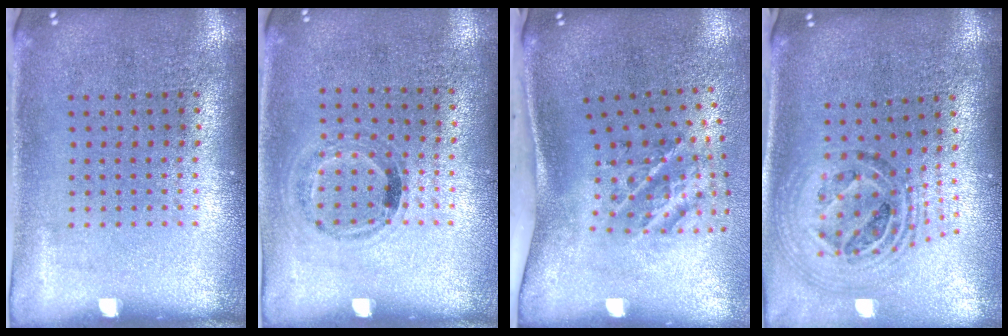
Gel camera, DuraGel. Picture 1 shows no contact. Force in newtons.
{"total": 1.1, "press": 0.8, "slide": 0.7}
{"total": 2.2, "press": 1.2, "slide": 1.8}
{"total": 1.6, "press": 1.4, "slide": 0.8}